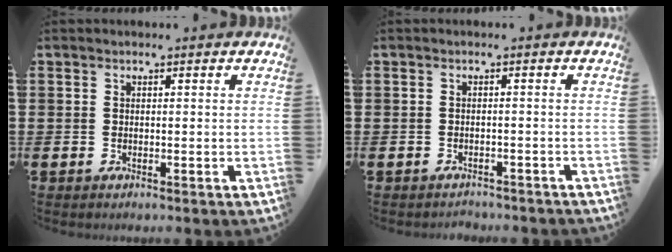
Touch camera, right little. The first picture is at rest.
{"total": 1.0, "force": [-1.0, 0.1, -0.1], "torque": [-0.005, 0.002, -0.021]}